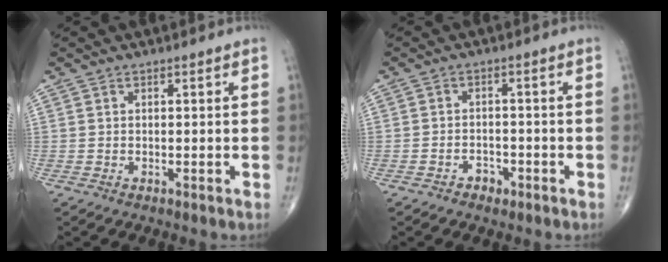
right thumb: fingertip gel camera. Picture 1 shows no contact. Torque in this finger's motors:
{"motor_torque": [0.02, -0.15, -0.11, -0.16, 0.04]}